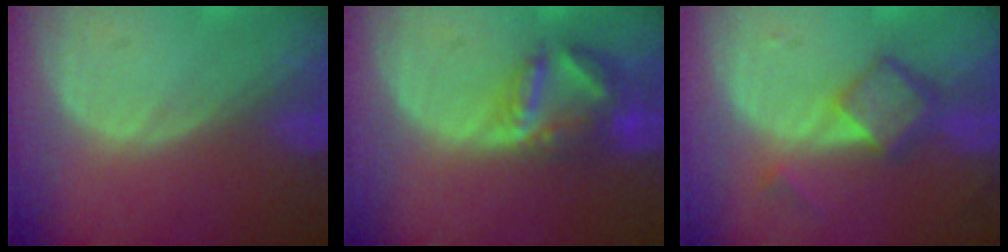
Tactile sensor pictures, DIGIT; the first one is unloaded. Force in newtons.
{"total": 7.2, "press": 6.3, "slide": 3.4}
{"total": 6.0, "press": 5.1, "slide": 3.1}